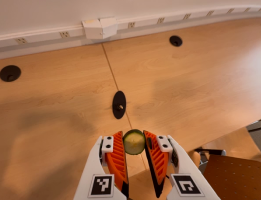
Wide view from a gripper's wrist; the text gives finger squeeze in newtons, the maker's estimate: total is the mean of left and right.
{"total": 8.4, "left": 8.4, "right": 8.4}